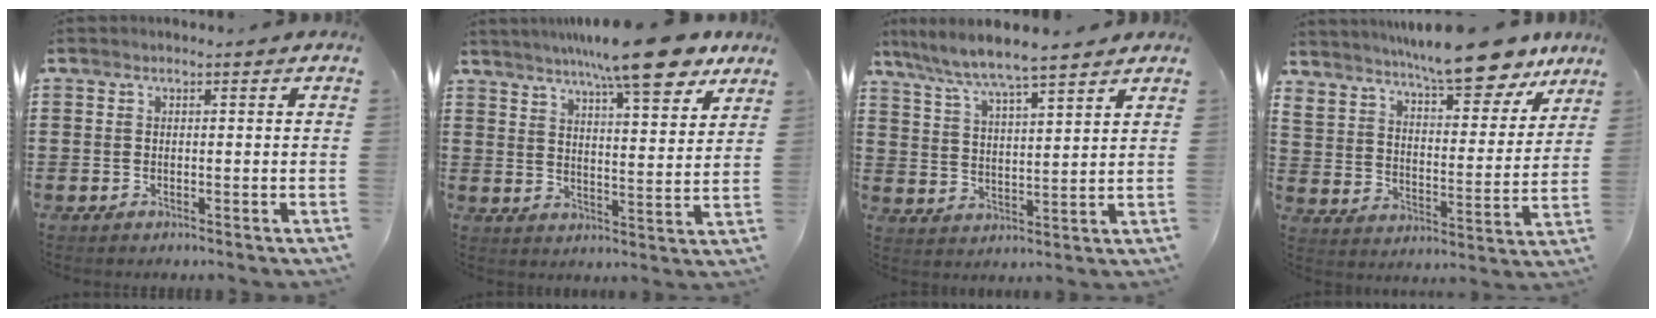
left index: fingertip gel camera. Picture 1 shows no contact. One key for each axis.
{"total": 11.4, "fx": 9.1, "fy": 1.1, "fz": 6.8, "tx": -0.116, "ty": -0.037, "tz": 0.152}
{"total": 5.6, "fx": 5.1, "fy": -0.1, "fz": 2.3, "tx": -0.066, "ty": -0.029, "tz": 0.084}
{"total": 11.0, "fx": 10.0, "fy": 0.8, "fz": 4.5, "tx": -0.099, "ty": -0.060, "tz": 0.171}